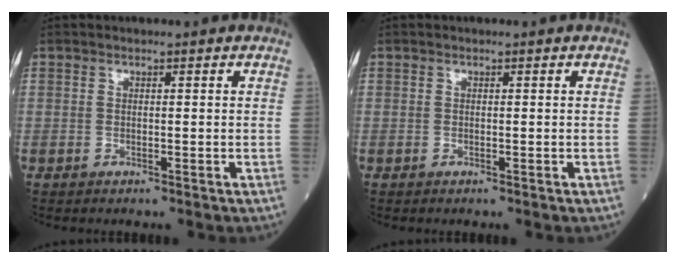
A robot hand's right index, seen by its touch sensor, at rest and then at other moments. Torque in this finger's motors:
{"motor_torque": [0.00, 0.00, 0.00, 0.00]}